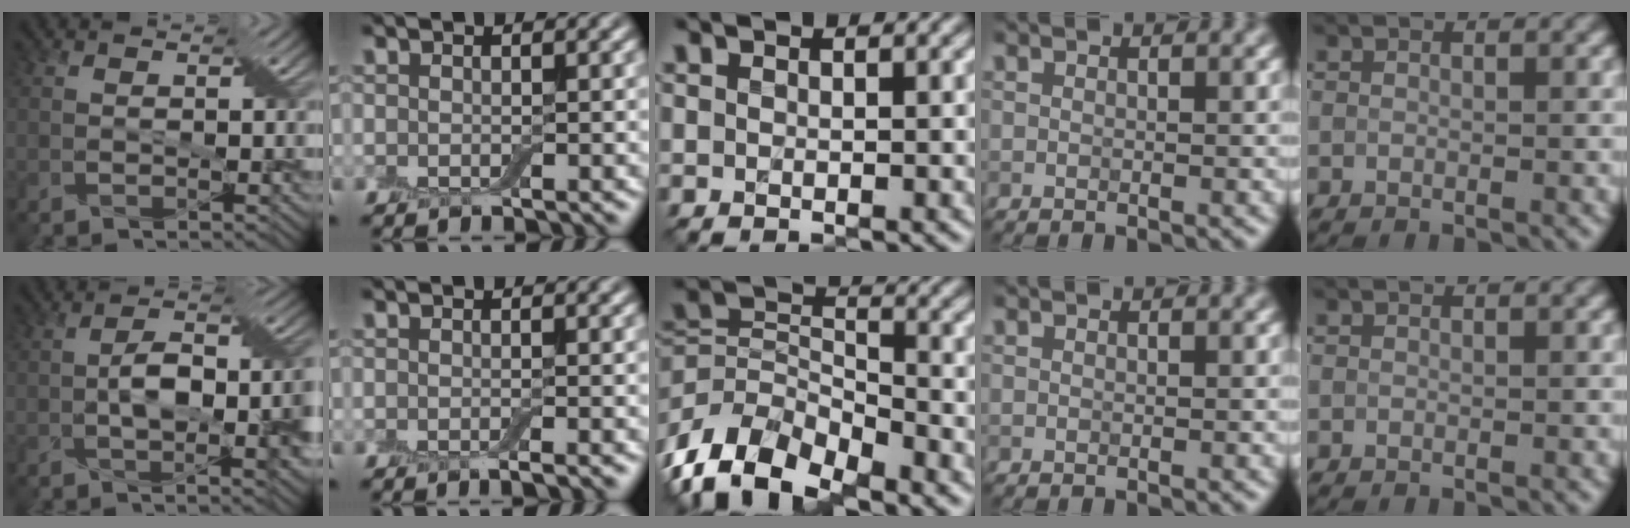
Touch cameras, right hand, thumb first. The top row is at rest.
{"thumb": {"total": 9.2, "force": [-1.0, 4.1, 8.2], "torque": [-0.138, 0.006, -0.019]}, "index": {"total": 1.2, "force": [-0.6, 0.2, 1.1], "torque": [-0.009, -0.002, -0.010]}, "middle": {"total": 8.9, "force": [-5.6, 4.7, 5.1], "torque": [-0.097, -0.012, -0.114]}}